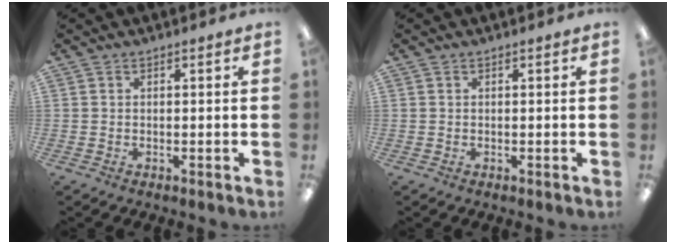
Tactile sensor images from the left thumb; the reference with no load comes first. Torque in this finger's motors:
{"motor_torque": [0.01, 0.03, -0.02, -0.23, 0.00]}